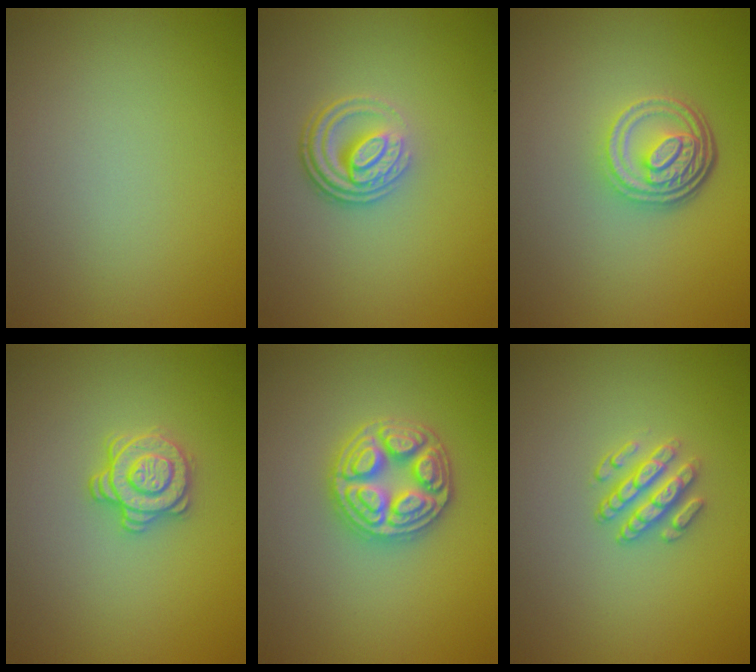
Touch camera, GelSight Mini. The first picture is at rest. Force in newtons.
{"total": 3.9, "press": 2.7, "slide": 2.8}
{"total": 4.7, "press": 3.4, "slide": 3.3}
{"total": 2.9, "press": 2.5, "slide": 1.4}
{"total": 4.9, "press": 4.8, "slide": 0.6}
{"total": 2.9, "press": 2.4, "slide": 1.6}